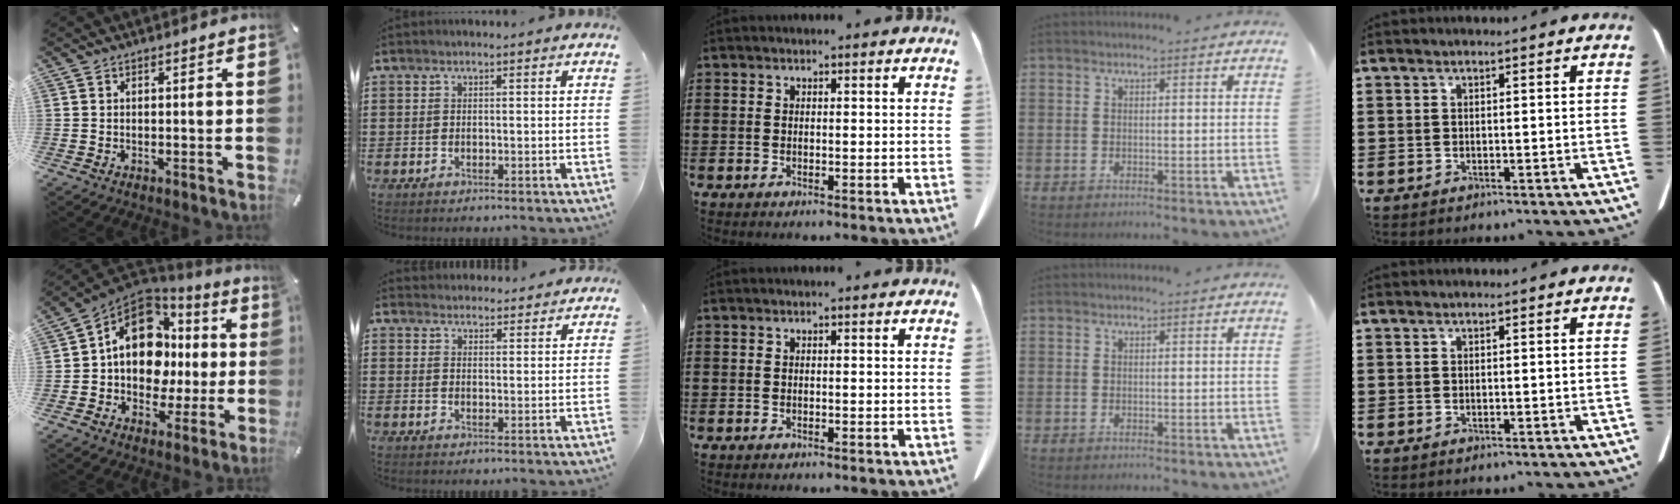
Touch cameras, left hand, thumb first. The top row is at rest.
{"thumb": {"total": 15.7, "force": [0.9, 12.6, 9.3], "torque": [-0.165, -0.002, 0.020]}, "index": {"total": 3.1, "force": [3.1, 0.5, -0.2], "torque": [-0.006, -0.010, 0.059]}}